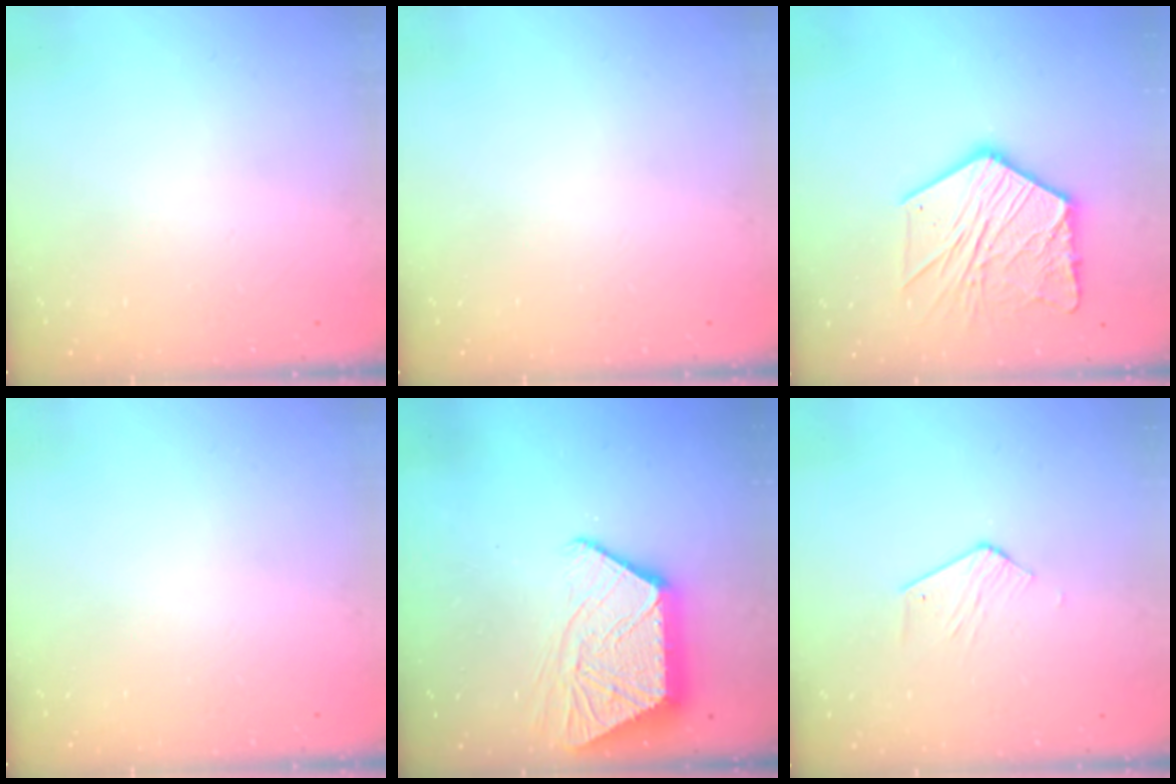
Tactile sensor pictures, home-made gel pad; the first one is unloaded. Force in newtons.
{"total": 0.0}
{"total": 17.4, "press": 17.4, "slide": 1.6}
{"total": 0.0}
{"total": 14.8, "press": 14.7, "slide": 1.0}
{"total": 3.7, "press": 3.7, "slide": 0.2}